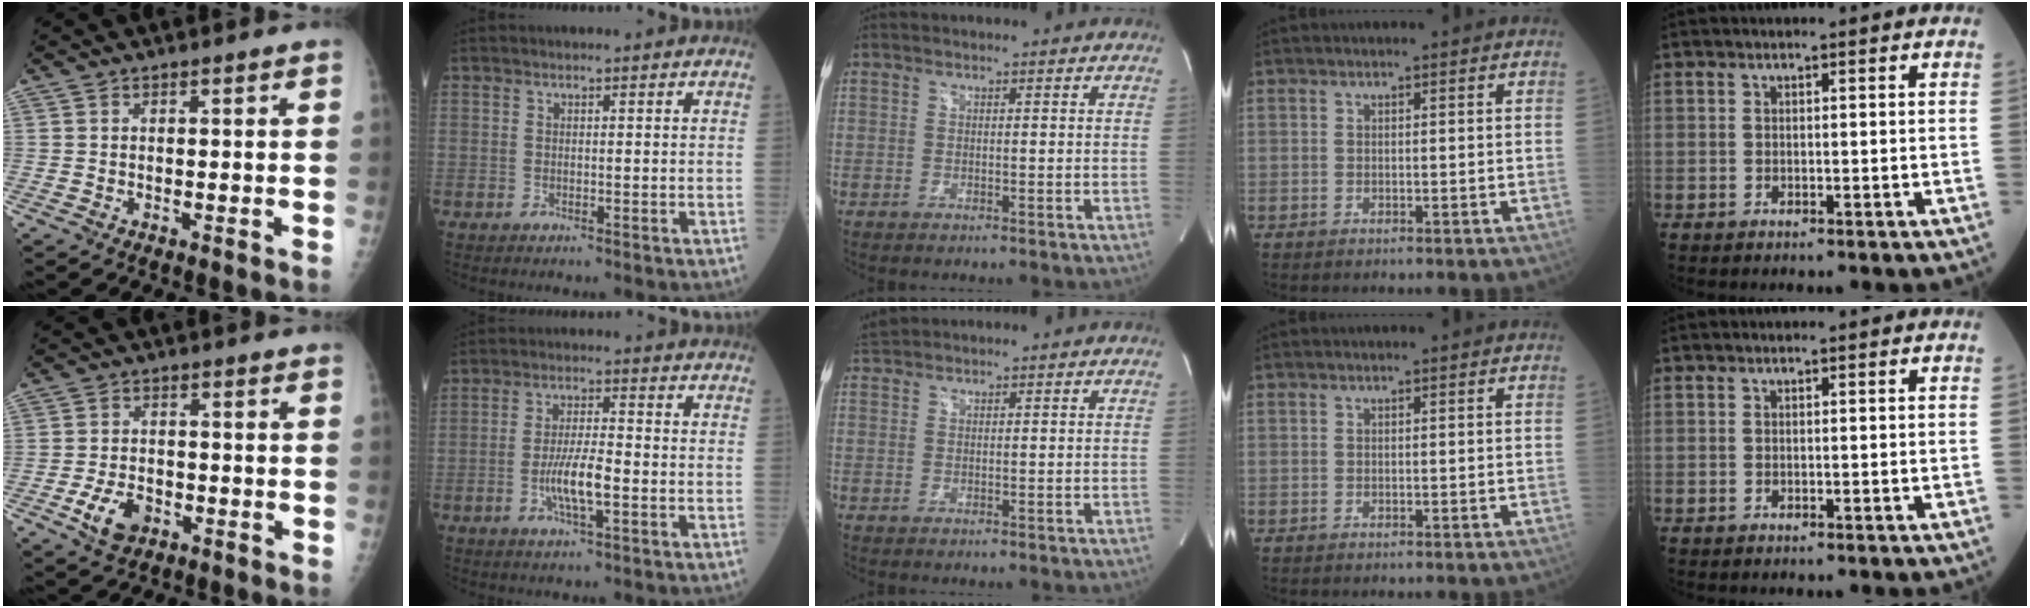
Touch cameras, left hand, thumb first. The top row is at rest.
{"thumb": {"total": 6.2, "force": [-2.6, 4.1, 3.9], "torque": [-0.064, 0.009, -0.044]}, "index": {"total": 6.2, "force": [-1.8, 1.0, 5.8], "torque": [-0.118, -0.002, -0.033]}, "middle": {"total": 1.6, "force": [1.6, 0.0, -0.1], "torque": [-0.011, 0.013, 0.038]}}